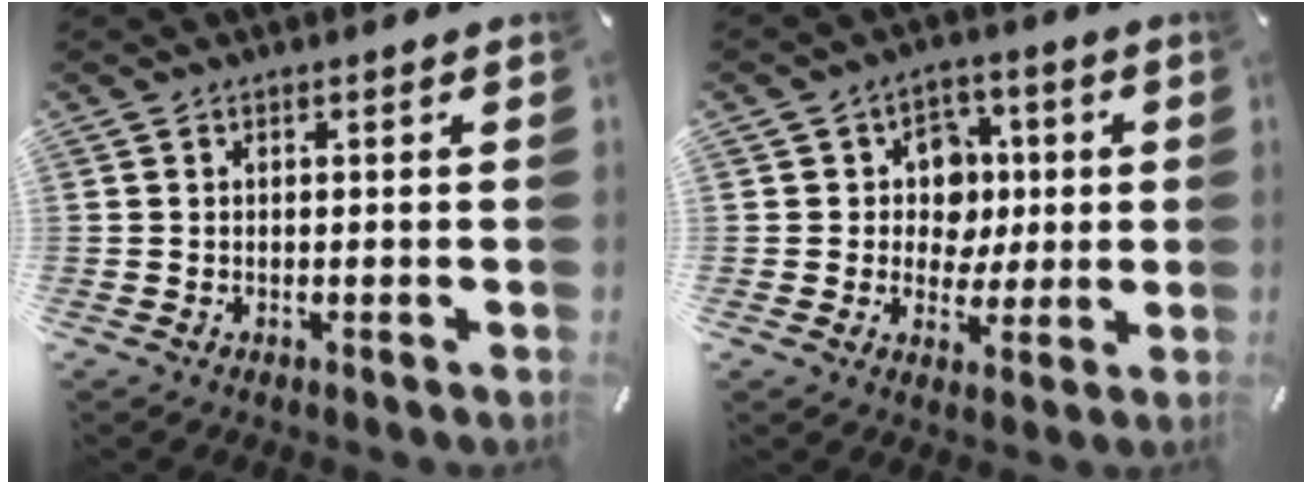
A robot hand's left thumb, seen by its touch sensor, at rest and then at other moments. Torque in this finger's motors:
{"motor_torque": [0.90, 1.09, 0.31, -0.33, 0.03]}